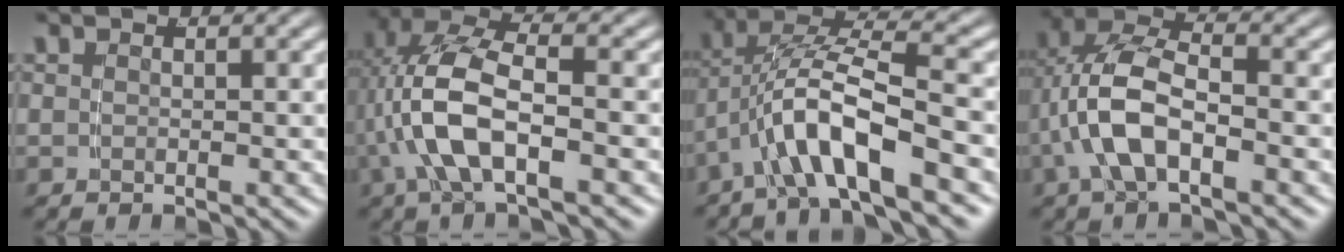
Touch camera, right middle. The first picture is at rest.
{"total": 6.5, "force": [0.2, 2.7, 5.9], "torque": [-0.138, -0.006, 0.008]}
{"total": 6.5, "force": [-0.6, 3.2, 5.6], "torque": [-0.121, -0.004, -0.007]}
{"total": 6.3, "force": [0.3, 3.4, 5.2], "torque": [-0.115, -0.005, 0.005]}